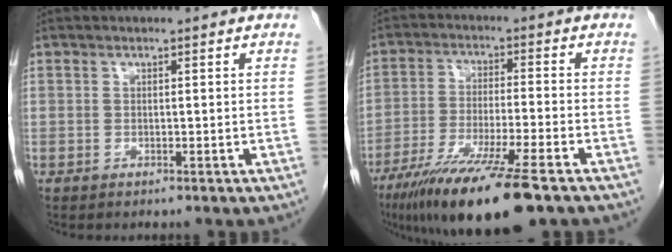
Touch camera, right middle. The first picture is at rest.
{"total": 15.5, "force": [-10.7, 0.4, 11.2], "torque": [-0.202, -0.048, -0.181]}